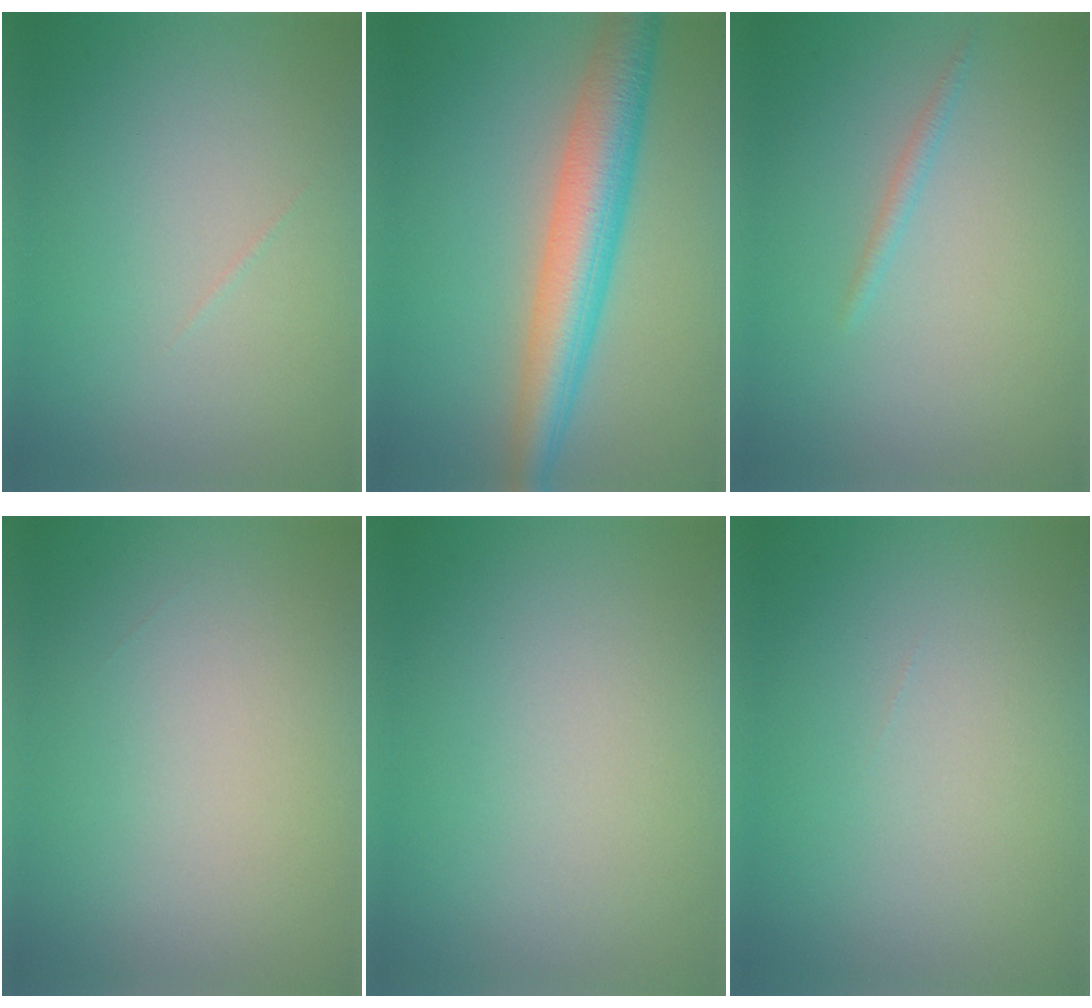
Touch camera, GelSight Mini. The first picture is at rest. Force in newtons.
{"total": 6.8, "press": 6.8, "slide": 0.1}
{"total": 0.8, "press": 0.8, "slide": 0.1}
{"total": 0.0}
{"total": 0.0}
{"total": 0.0}